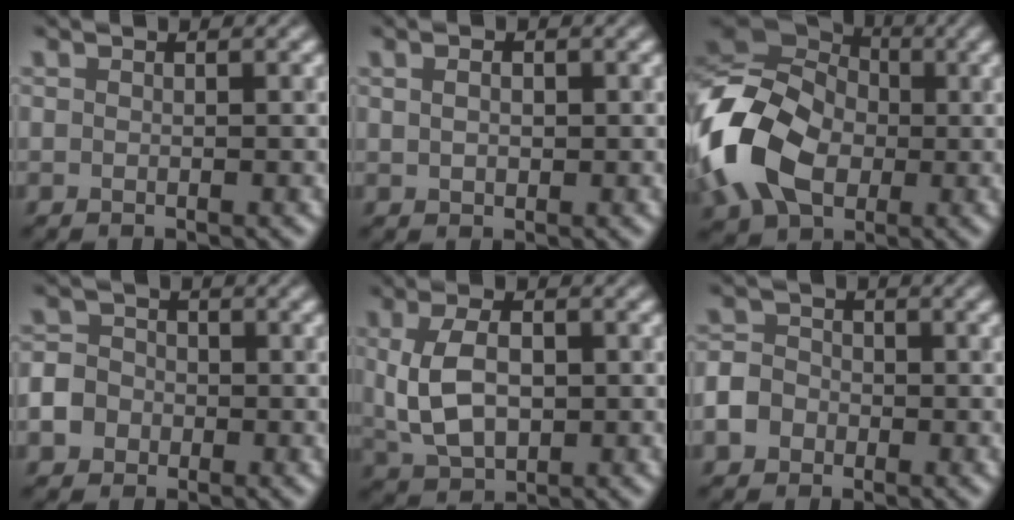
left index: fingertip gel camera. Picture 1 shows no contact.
{"total": 2.4, "force": [0.9, 1.5, 1.5], "torque": [-0.021, 0.018, 0.007]}
{"total": 13.3, "force": [-2.3, 9.9, 8.6], "torque": [-0.211, -0.008, -0.058]}
{"total": 4.4, "force": [-1.8, 3.7, 1.5], "torque": [-0.017, -0.005, -0.046]}
{"total": 5.5, "force": [0.5, 3.3, 4.4], "torque": [-0.091, 0.002, 0.011]}
{"total": 3.5, "force": [-1.5, 2.8, 1.4], "torque": [-0.016, -0.003, -0.033]}